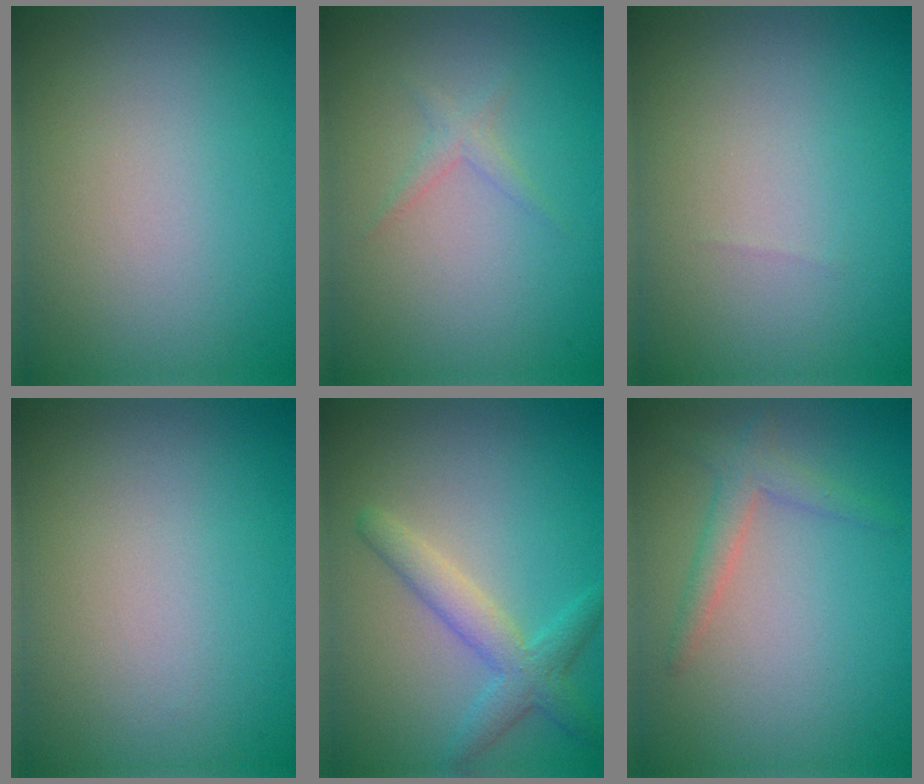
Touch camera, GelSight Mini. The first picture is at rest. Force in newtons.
{"total": 1.0, "press": 1.0, "slide": 0.0}
{"total": 0.0}
{"total": 0.0}
{"total": 3.1, "press": 3.1, "slide": 0.2}
{"total": 2.1, "press": 2.1, "slide": 0.1}